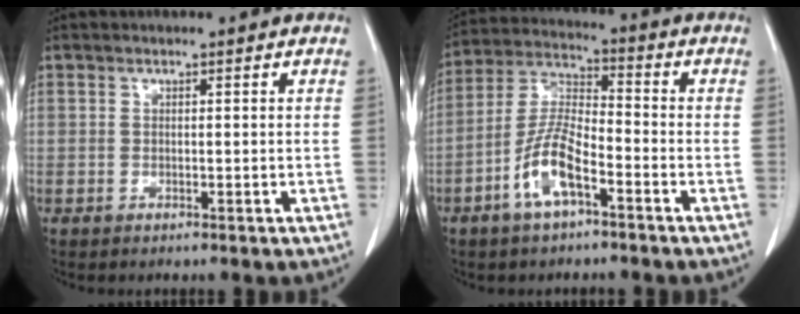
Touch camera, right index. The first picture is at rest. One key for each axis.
{"total": 9.2, "fx": -4.3, "fy": 2.7, "fz": 7.6, "tx": -0.165, "ty": 0.006, "tz": -0.083}